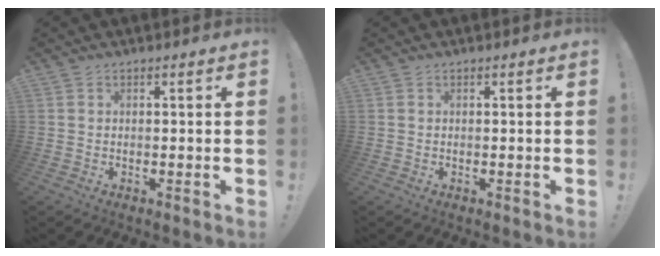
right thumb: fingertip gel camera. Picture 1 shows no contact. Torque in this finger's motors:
{"motor_torque": [0.00, 0.00, 0.00, 0.00, 0.00]}